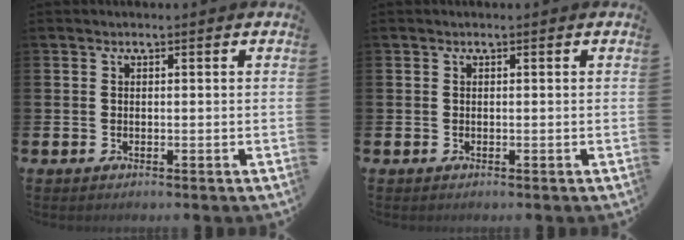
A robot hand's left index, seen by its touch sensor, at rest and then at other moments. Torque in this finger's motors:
{"motor_torque": [0.00, 0.00, 0.00, 0.00]}